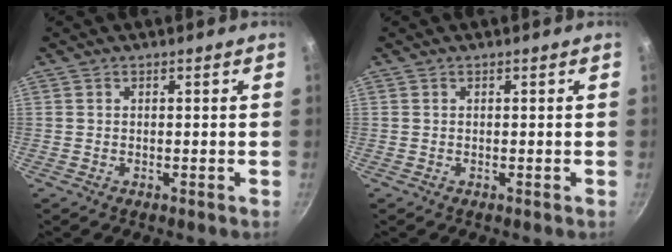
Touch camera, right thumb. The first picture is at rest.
{"total": 0.0}